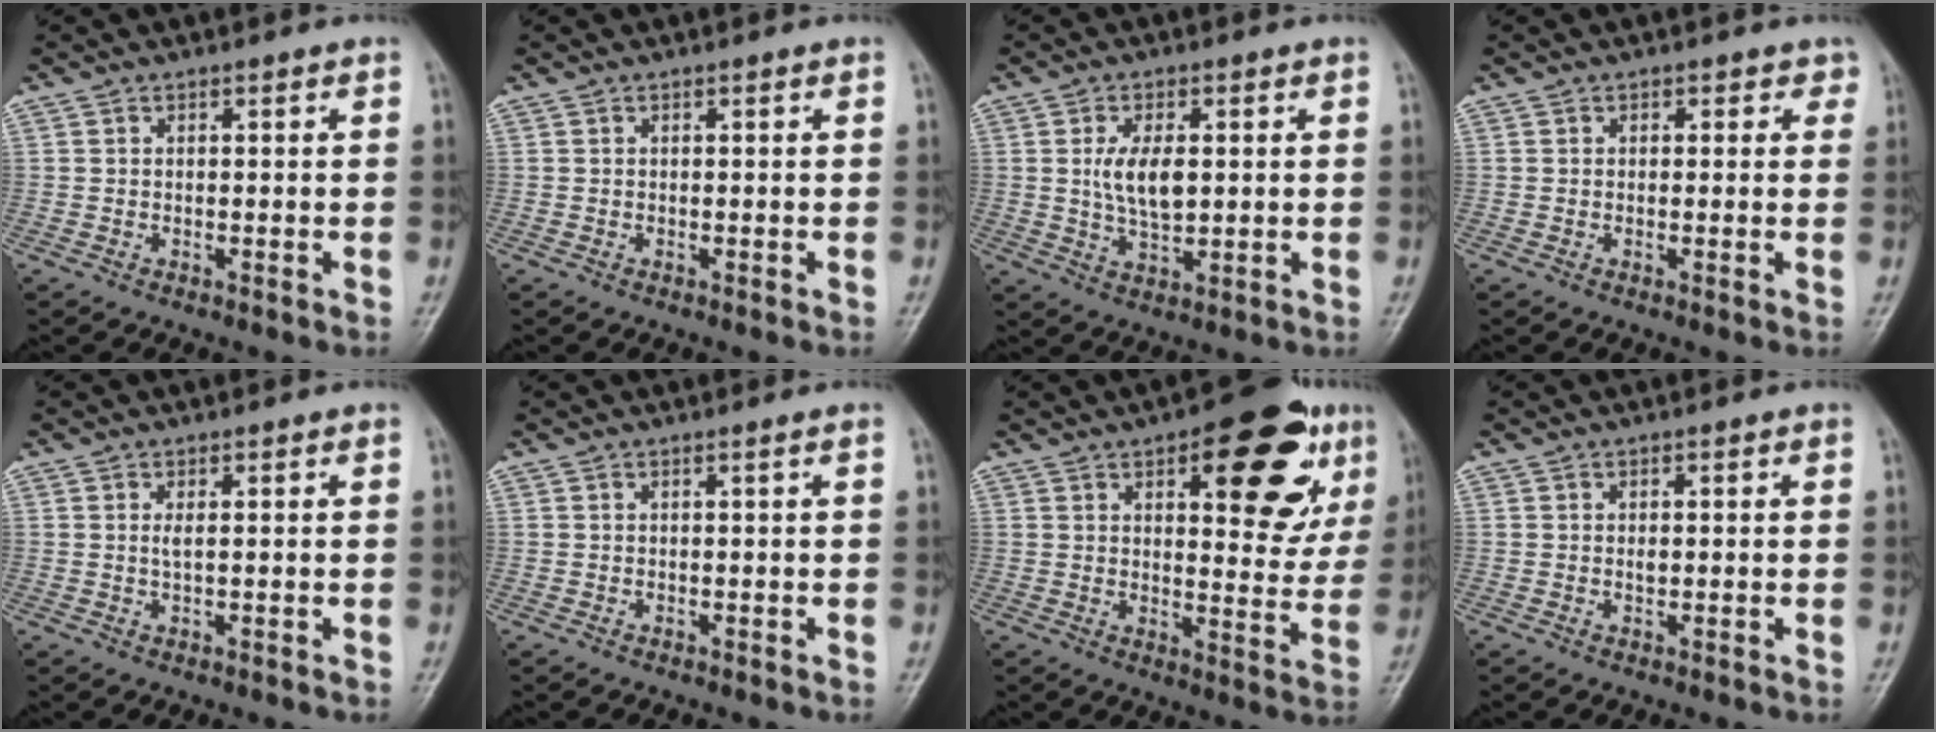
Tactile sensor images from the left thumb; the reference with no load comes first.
{"total": 0.0}
{"total": 7.3, "force": [1.0, 3.8, 6.2], "torque": [-0.108, -0.009, 0.020]}
{"total": 2.0, "force": [0.9, 1.5, 0.8], "torque": [0.019, 0.000, 0.003]}
{"total": 1.2, "force": [0.3, 0.4, 1.1], "torque": [-0.024, -0.002, 0.006]}
{"total": 0.0}
{"total": 19.1, "force": [8.4, 7.8, 15.4], "torque": [-0.154, -0.024, 0.108]}
{"total": 1.0, "force": [0.1, 0.7, 0.7], "torque": [-0.009, 0.000, 0.001]}